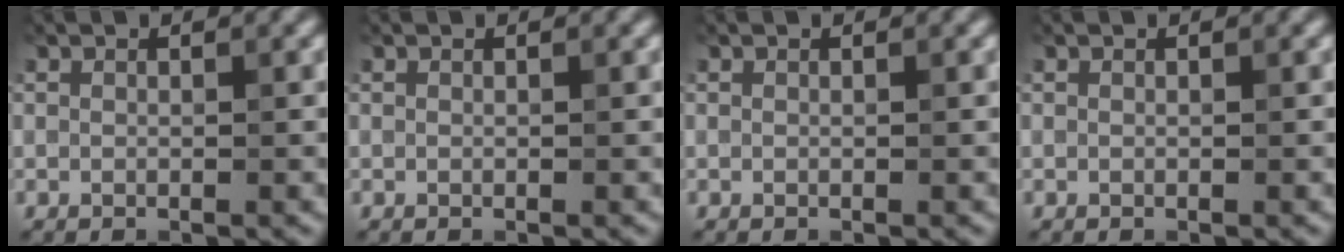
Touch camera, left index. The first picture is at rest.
{"total": 0.0}
{"total": 0.0}
{"total": 0.0}